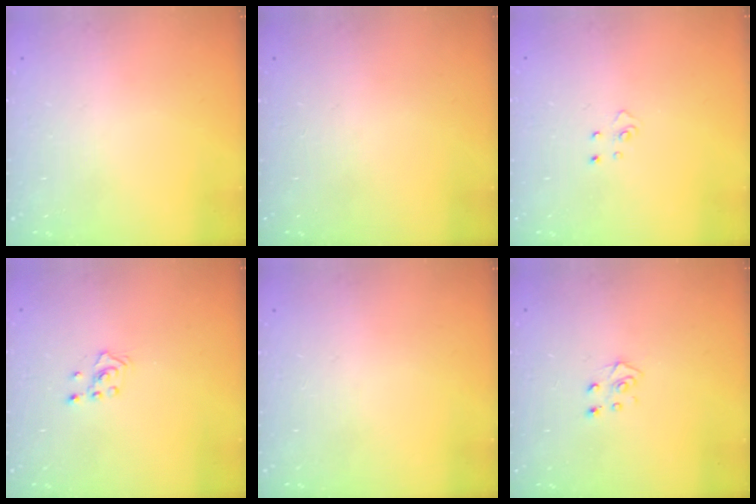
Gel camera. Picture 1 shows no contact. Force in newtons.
{"total": 0.0}
{"total": 3.7, "press": 3.7, "slide": 0.3}
{"total": 2.4, "press": 2.2, "slide": 0.8}
{"total": 0.0}
{"total": 5.4, "press": 5.3, "slide": 0.4}